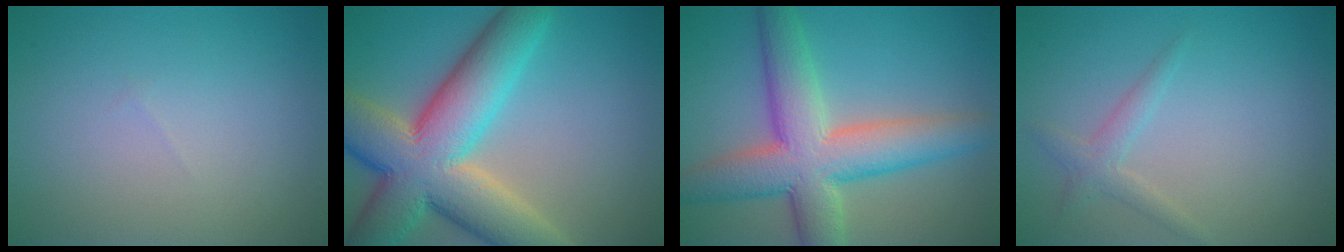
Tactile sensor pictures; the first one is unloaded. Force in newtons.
{"total": 13.1, "press": 13.1, "slide": 0.4}
{"total": 9.1, "press": 9.0, "slide": 0.6}
{"total": 1.7, "press": 1.7, "slide": 0.0}